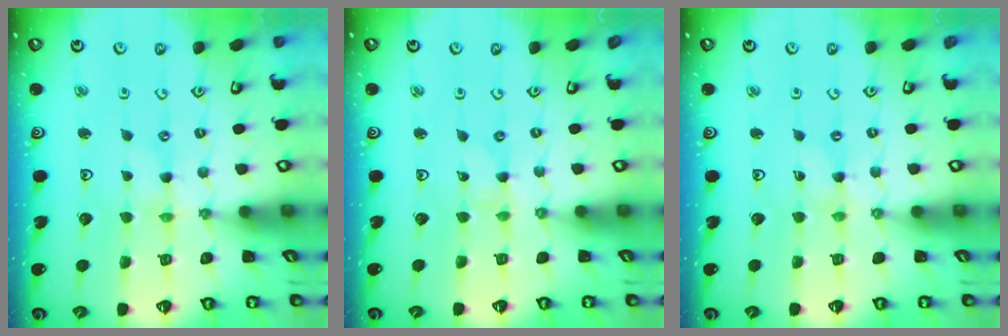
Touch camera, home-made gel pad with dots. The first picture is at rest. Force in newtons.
{"total": 0.0}
{"total": 0.0}